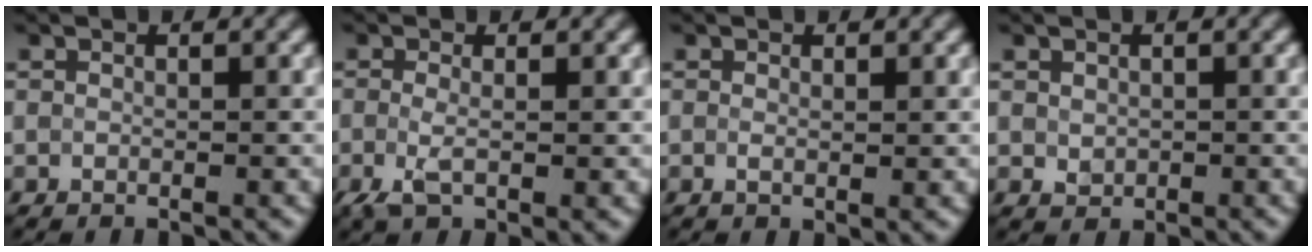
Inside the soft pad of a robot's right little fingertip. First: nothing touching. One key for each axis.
{"total": 1.7, "fx": -0.8, "fy": 0.4, "fz": 1.5, "tx": -0.044, "ty": -0.008, "tz": -0.015}
{"total": 0.5, "fx": 0.2, "fy": 0.0, "fz": 0.5, "tx": -0.010, "ty": 0.002, "tz": 0.008}
{"total": 1.2, "fx": -0.1, "fy": 1.2, "fz": 0.2, "tx": -0.008, "ty": 0.004, "tz": 0.005}